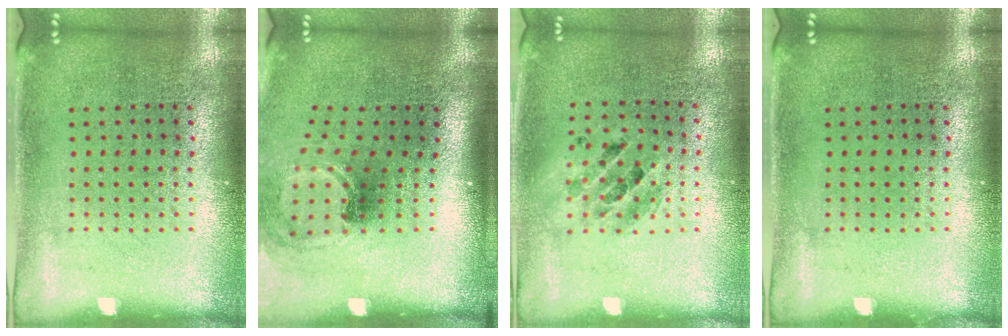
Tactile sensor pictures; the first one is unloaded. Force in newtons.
{"total": 1.6, "press": 1.2, "slide": 1.1}
{"total": 1.2, "press": 1.1, "slide": 0.4}
{"total": 0.0}